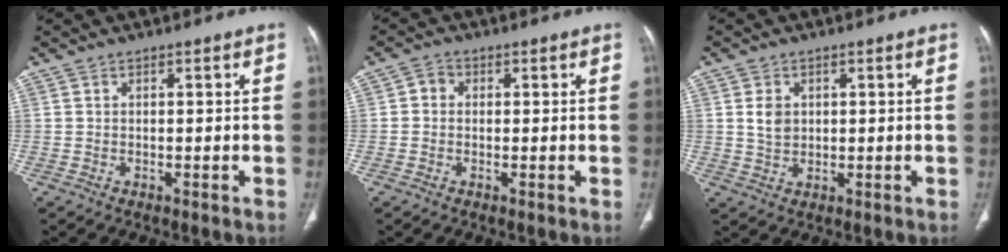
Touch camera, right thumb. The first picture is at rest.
{"total": 2.2, "force": [0.1, 1.9, 1.1], "torque": [-0.005, 0.006, -0.004]}
{"total": 3.7, "force": [0.8, 2.8, 2.1], "torque": [-0.023, -0.004, 0.019]}